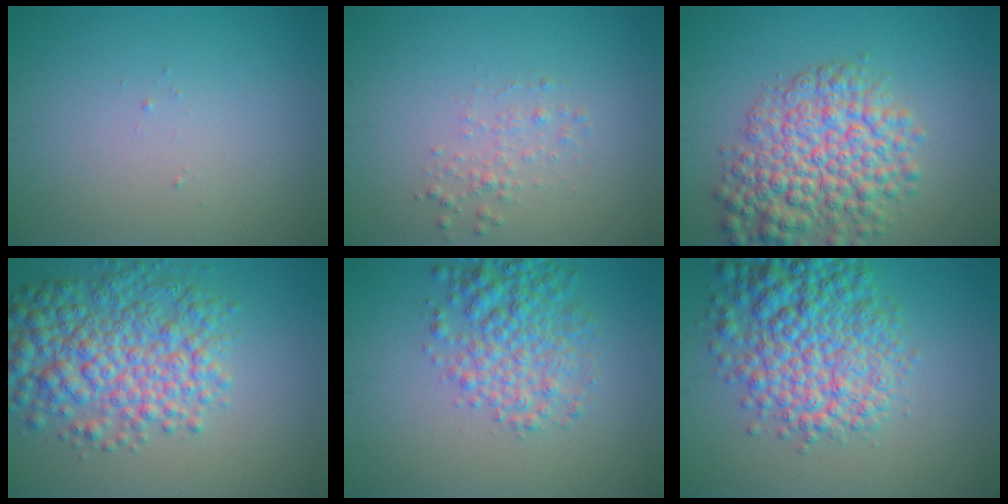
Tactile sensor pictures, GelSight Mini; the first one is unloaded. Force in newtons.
{"total": 1.4, "press": 1.4, "slide": 0.0}
{"total": 7.7, "press": 7.7, "slide": 0.2}
{"total": 7.7, "press": 7.7, "slide": 0.1}
{"total": 5.0, "press": 5.0, "slide": 0.1}
{"total": 8.7, "press": 8.7, "slide": 0.3}